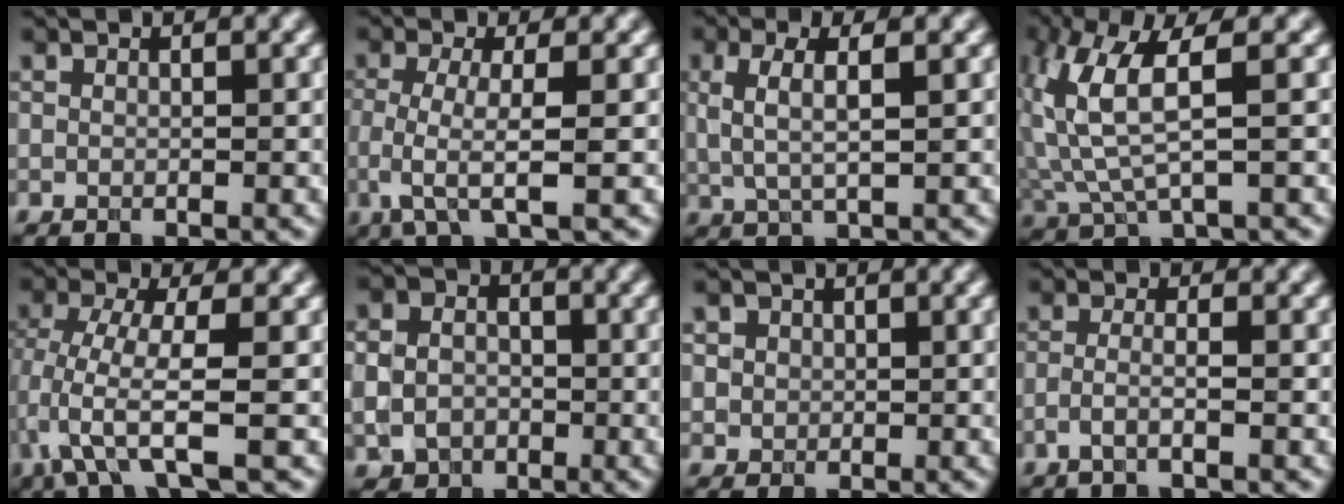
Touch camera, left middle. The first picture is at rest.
{"total": 3.9, "force": [-0.9, 0.9, 3.7], "torque": [-0.078, -0.009, -0.020]}
{"total": 3.3, "force": [0.7, 1.0, 3.1], "torque": [-0.066, 0.002, 0.014]}
{"total": 6.7, "force": [1.4, 2.1, 6.2], "torque": [-0.154, 0.002, 0.031]}
{"total": 5.9, "force": [-2.2, 1.3, 5.4], "torque": [-0.113, -0.010, -0.046]}
{"total": 5.5, "force": [-0.8, 4.8, 2.7], "torque": [-0.043, -0.007, -0.025]}
{"total": 2.6, "force": [1.0, 2.2, 0.8], "torque": [-0.009, 0.004, 0.019]}
{"total": 1.8, "force": [-0.9, 0.4, 1.6], "torque": [-0.028, 0.003, -0.024]}